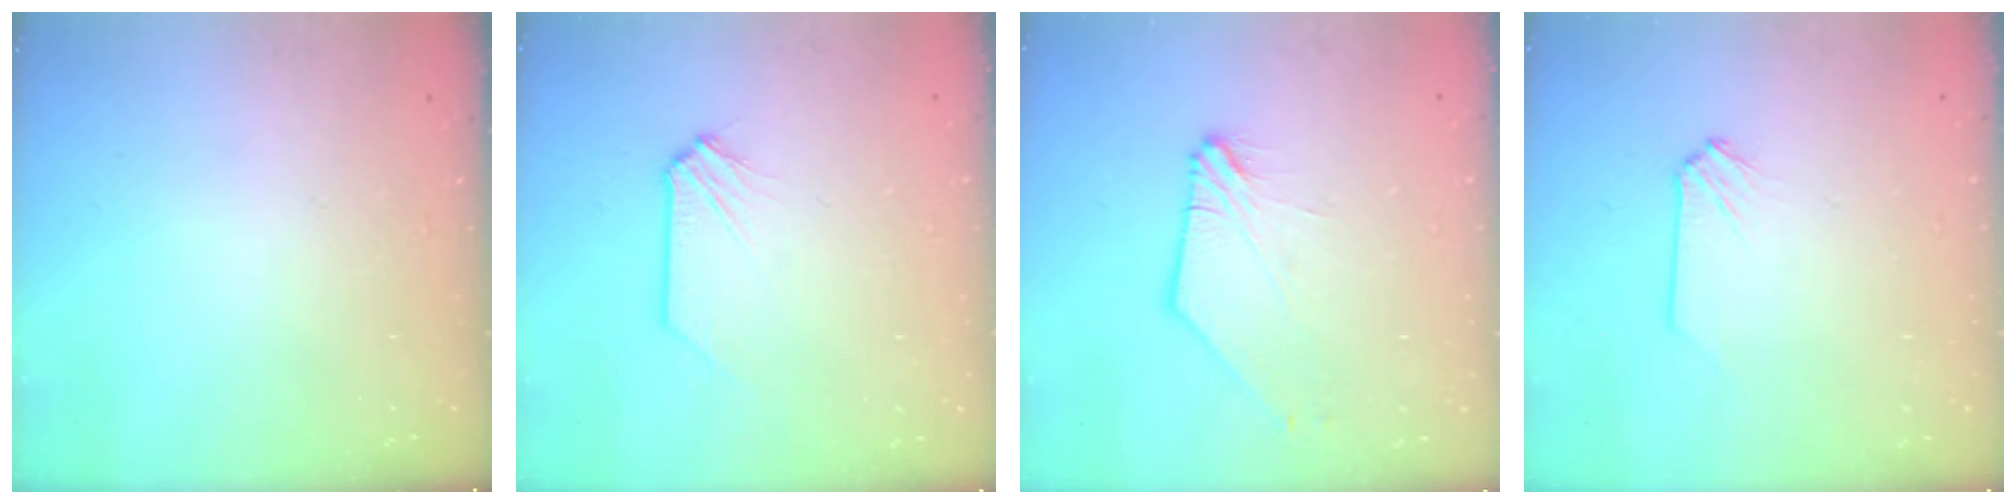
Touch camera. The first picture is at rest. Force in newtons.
{"total": 0.0}
{"total": 2.8, "press": 2.8, "slide": 0.3}
{"total": 0.0}